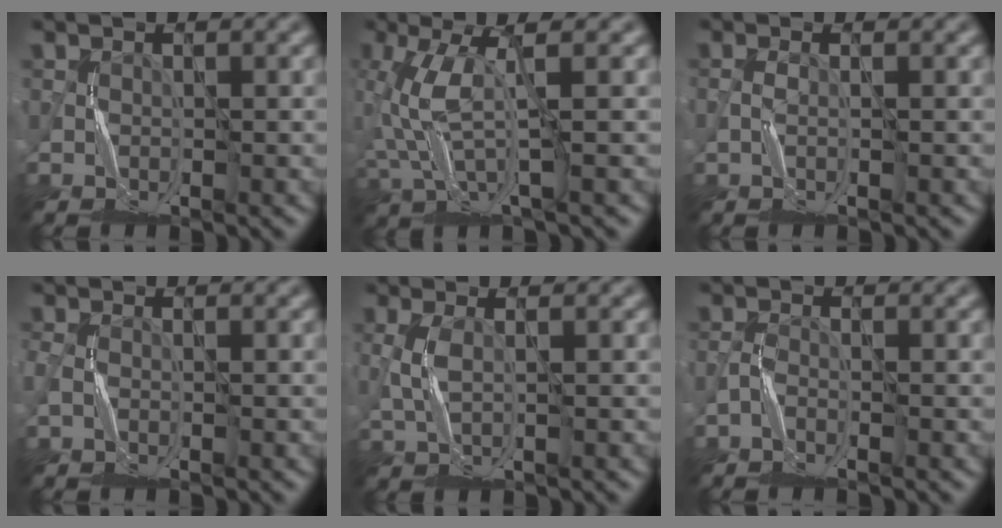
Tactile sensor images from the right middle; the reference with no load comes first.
{"total": 5.3, "force": [0.4, 1.5, 5.0], "torque": [-0.137, -0.003, 0.013]}
{"total": 0.7, "force": [-0.4, -0.1, 0.5], "torque": [-0.015, 0.003, -0.007]}
{"total": 1.1, "force": [-0.5, 0.5, 0.8], "torque": [-0.020, 0.001, -0.011]}
{"total": 1.6, "force": [0.1, 0.4, 1.5], "torque": [-0.041, 0.004, 0.006]}
{"total": 1.1, "force": [-1.0, 0.1, 0.4], "torque": [-0.011, 0.003, -0.023]}